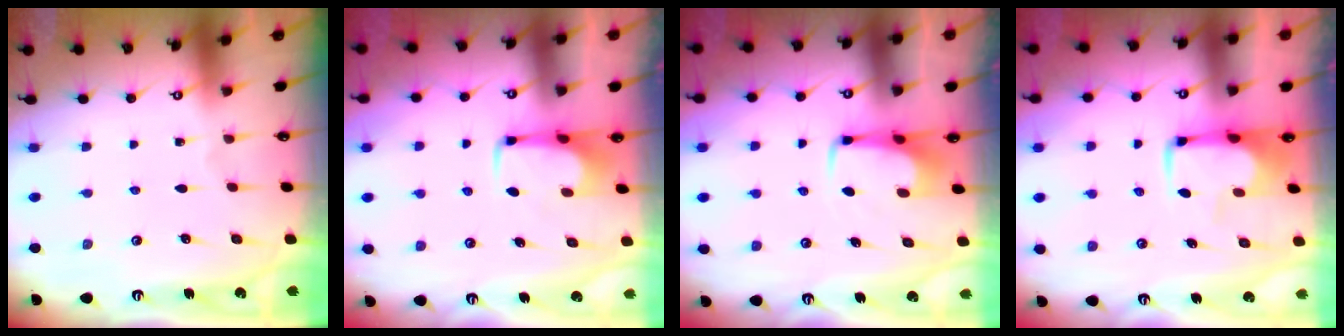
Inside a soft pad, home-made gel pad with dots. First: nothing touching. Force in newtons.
{"total": 1.6, "press": 1.6, "slide": 0.5}
{"total": 3.4, "press": 3.4, "slide": 0.3}
{"total": 1.7, "press": 1.6, "slide": 0.5}